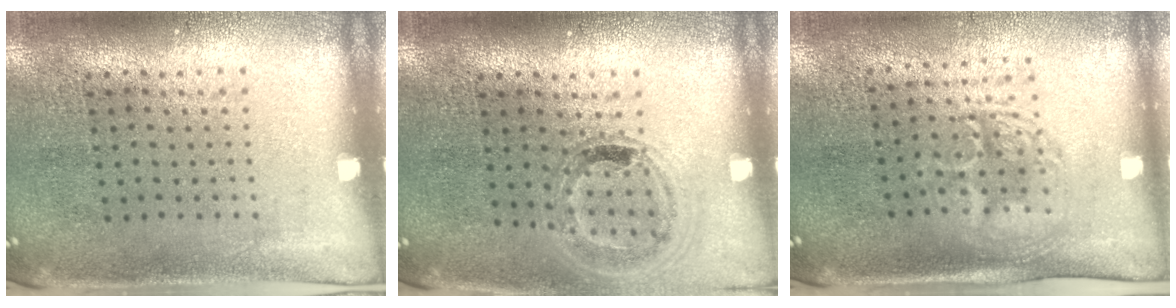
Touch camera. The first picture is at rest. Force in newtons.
{"total": 0.9, "press": 0.9, "slide": 0.1}
{"total": 1.6, "press": 1.4, "slide": 0.8}